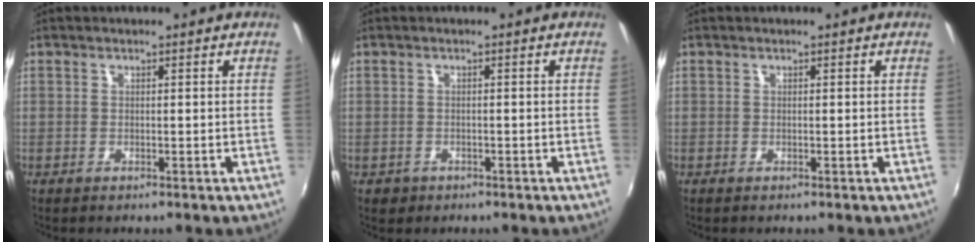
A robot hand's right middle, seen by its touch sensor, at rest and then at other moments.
{"total": 2.0, "force": [-0.9, 1.7, 0.6], "torque": [-0.015, -0.004, -0.012]}
{"total": 0.0}